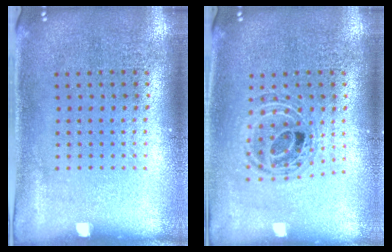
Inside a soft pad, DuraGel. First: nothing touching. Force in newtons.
{"total": 0.5, "press": 0.5, "slide": 0.1}